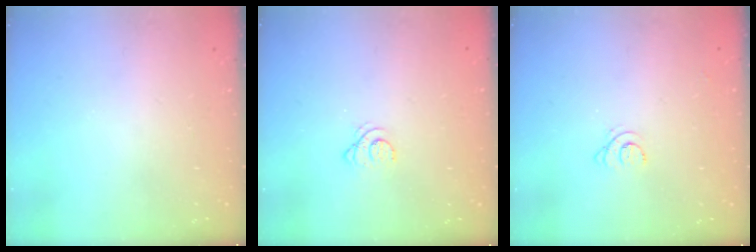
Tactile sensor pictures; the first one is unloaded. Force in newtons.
{"total": 2.1, "press": 2.1, "slide": 0.2}
{"total": 4.1, "press": 4.1, "slide": 0.4}